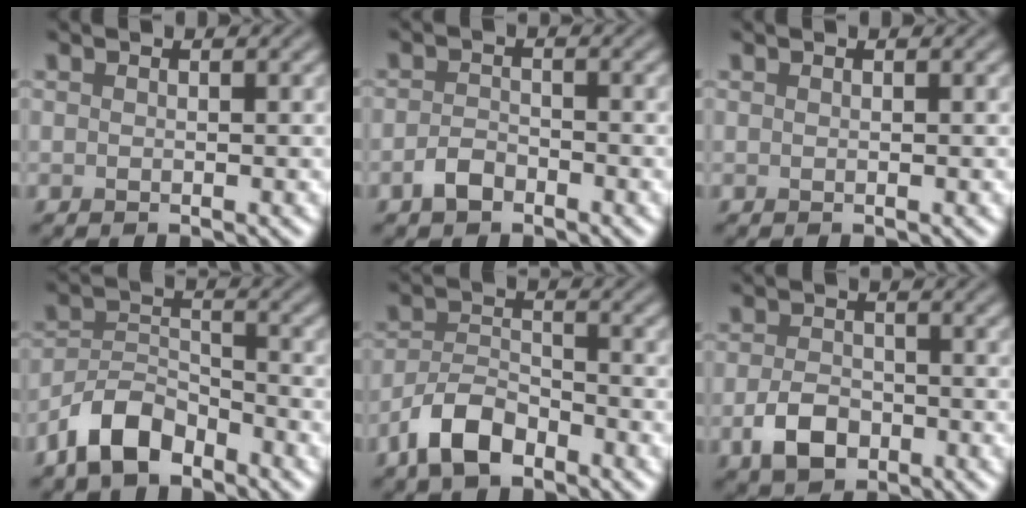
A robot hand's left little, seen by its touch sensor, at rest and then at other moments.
{"total": 2.0, "force": [-1.5, 1.0, 0.9], "torque": [-0.017, 0.004, -0.034]}
{"total": 0.0}
{"total": 5.1, "force": [-3.9, 2.3, 2.5], "torque": [-0.041, 0.006, -0.084]}
{"total": 4.6, "force": [-3.2, 2.0, 2.5], "torque": [-0.044, 0.003, -0.070]}
{"total": 3.9, "force": [-1.8, 2.6, 2.3], "torque": [-0.047, -0.002, -0.038]}